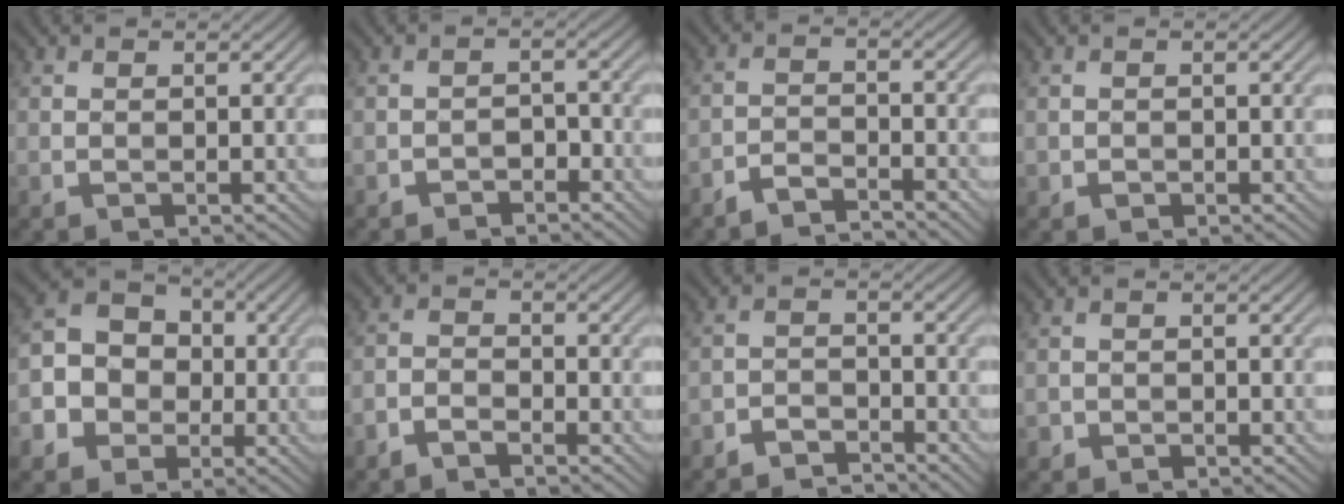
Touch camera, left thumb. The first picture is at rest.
{"total": 2.1, "force": [-1.7, 1.0, 0.7], "torque": [-0.006, 0.008, -0.032]}
{"total": 3.8, "force": [-3.6, 0.5, 1.2], "torque": [-0.022, 0.002, -0.073]}
{"total": 0.8, "force": [-0.4, 0.7, 0.2], "torque": [-0.001, -0.004, -0.009]}
{"total": 8.5, "force": [-2.1, 7.5, 3.4], "torque": [-0.080, -0.009, -0.058]}
{"total": 2.5, "force": [-2.2, 0.7, 1.0], "torque": [-0.021, 0.001, -0.052]}
{"total": 3.9, "force": [-3.7, 0.9, 0.9], "torque": [-0.012, 0.005, -0.074]}
{"total": 1.0, "force": [-0.7, 0.7, 0.1], "torque": [0.001, -0.002, -0.014]}